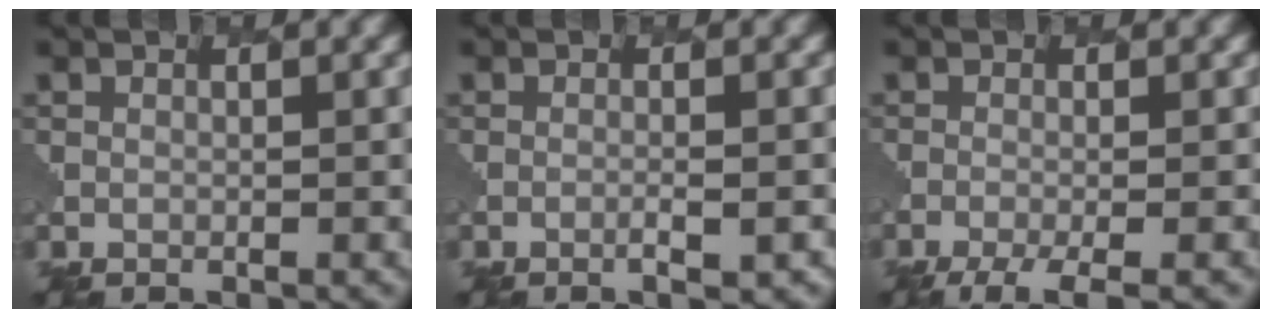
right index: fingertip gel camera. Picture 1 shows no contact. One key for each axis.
{"total": 1.8, "fx": -0.7, "fy": 0.4, "fz": 1.5, "tx": -0.018, "ty": 0.009, "tz": -0.013}
{"total": 4.4, "fx": -2.7, "fy": 1.1, "fz": 3.3, "tx": -0.045, "ty": -0.003, "tz": -0.046}